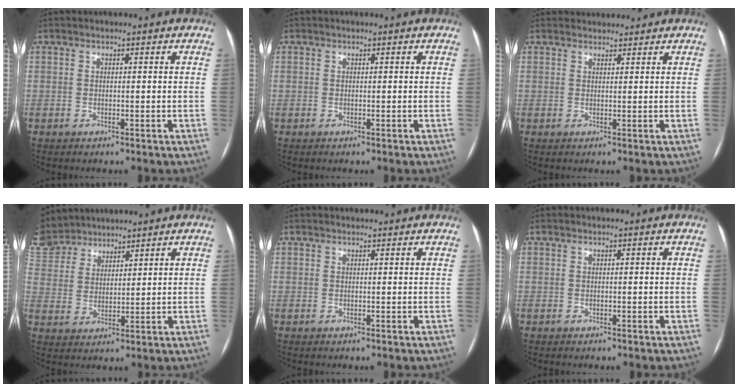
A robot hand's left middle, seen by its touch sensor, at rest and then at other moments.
{"total": 0.0}
{"total": 2.9, "force": [2.8, 0.7, 0.0], "torque": [0.000, 0.026, 0.042]}
{"total": 12.6, "force": [11.2, 5.0, 3.0], "torque": [-0.087, 0.031, 0.228]}
{"total": 1.4, "force": [1.3, 0.3, 0.2], "torque": [-0.007, 0.021, 0.021]}
{"total": 0.0}